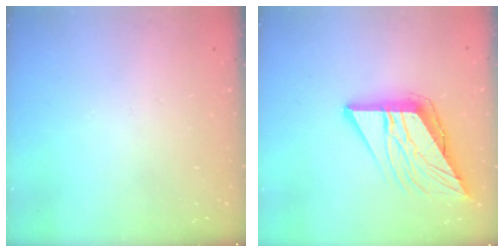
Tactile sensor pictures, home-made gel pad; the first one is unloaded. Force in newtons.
{"total": 12.2, "press": 12.1, "slide": 1.4}